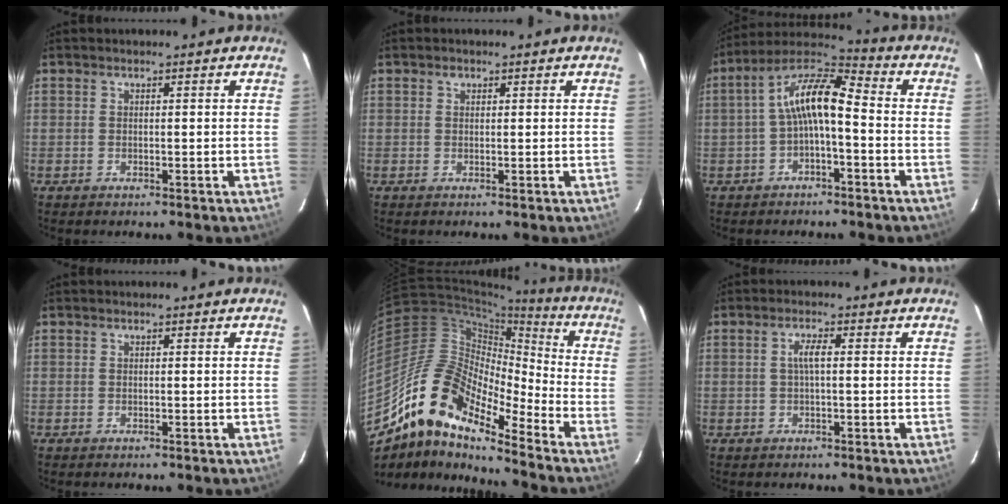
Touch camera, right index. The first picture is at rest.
{"total": 0.7, "force": [0.4, 0.6, 0.1], "torque": [-0.001, 0.004, 0.006]}
{"total": 9.6, "force": [-1.6, 3.2, 8.9], "torque": [-0.183, 0.025, -0.033]}
{"total": 0.0}
{"total": 16.4, "force": [-12.4, 4.5, 9.8], "torque": [-0.152, -0.004, -0.250]}
{"total": 2.4, "force": [0.1, 0.4, 2.3], "torque": [-0.047, 0.004, 0.001]}